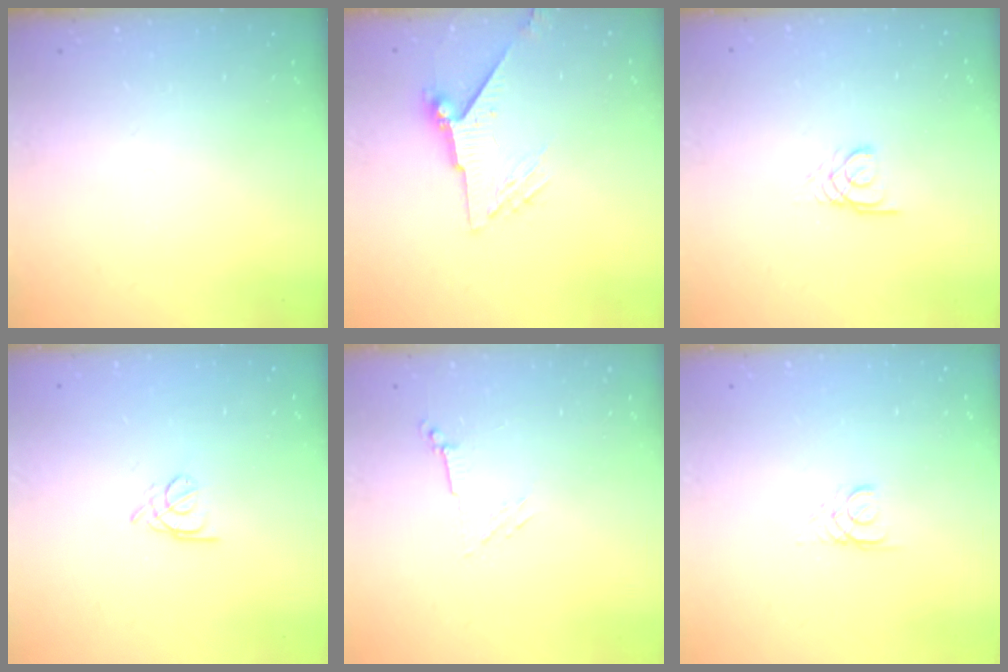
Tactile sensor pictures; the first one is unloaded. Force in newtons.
{"total": 9.1, "press": 9.1, "slide": 1.0}
{"total": 2.7, "press": 2.7, "slide": 0.3}
{"total": 2.5, "press": 2.5, "slide": 0.7}
{"total": 2.8, "press": 2.7, "slide": 0.6}
{"total": 2.6, "press": 2.6, "slide": 0.3}